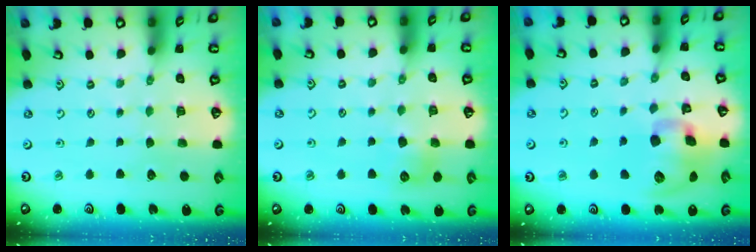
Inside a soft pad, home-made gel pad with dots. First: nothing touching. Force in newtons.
{"total": 6.7, "press": 6.7, "slide": 0.5}
{"total": 14.4, "press": 14.2, "slide": 2.3}